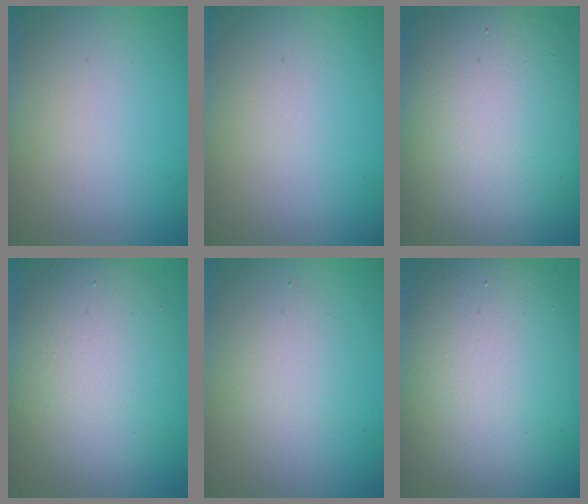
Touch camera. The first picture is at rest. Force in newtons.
{"total": 0.0}
{"total": 12.1, "press": 12.0, "slide": 0.9}
{"total": 7.3, "press": 7.3, "slide": 0.6}
{"total": 2.0, "press": 2.0, "slide": 0.2}
{"total": 10.1, "press": 10.1, "slide": 0.5}